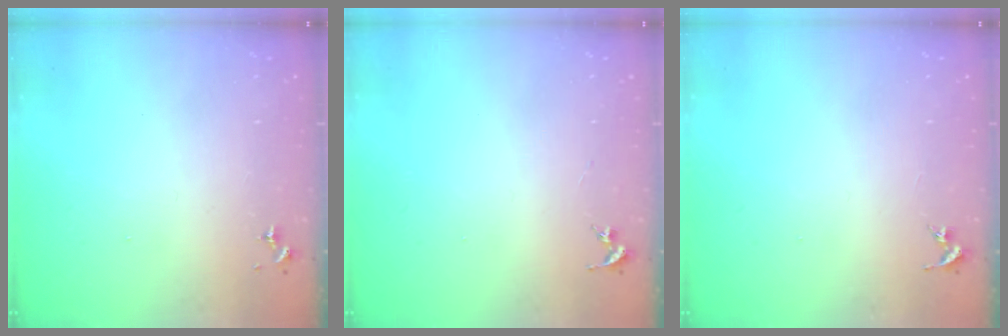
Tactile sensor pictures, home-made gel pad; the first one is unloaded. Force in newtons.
{"total": 0.0}
{"total": 0.0}